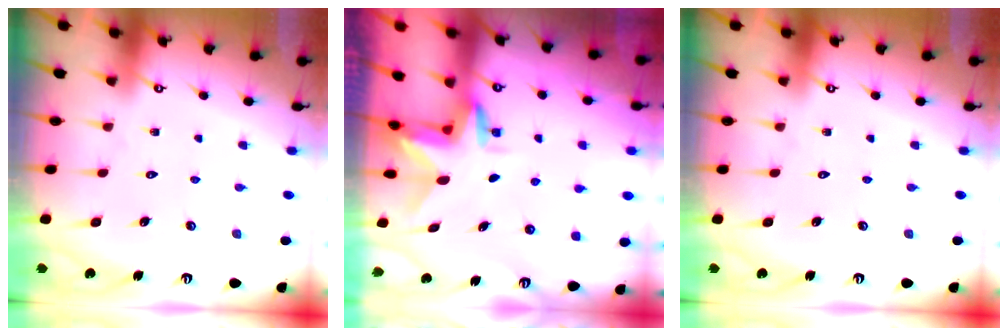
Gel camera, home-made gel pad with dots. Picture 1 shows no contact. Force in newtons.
{"total": 2.9, "press": 2.9, "slide": 0.2}
{"total": 0.0}